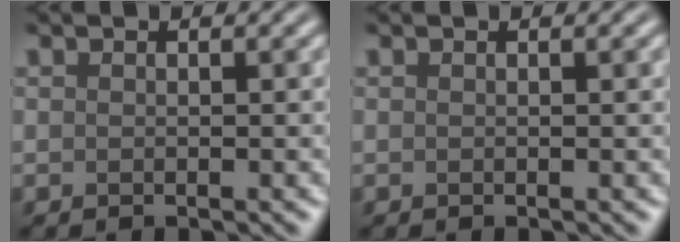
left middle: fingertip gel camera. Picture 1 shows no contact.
{"total": 0.0}